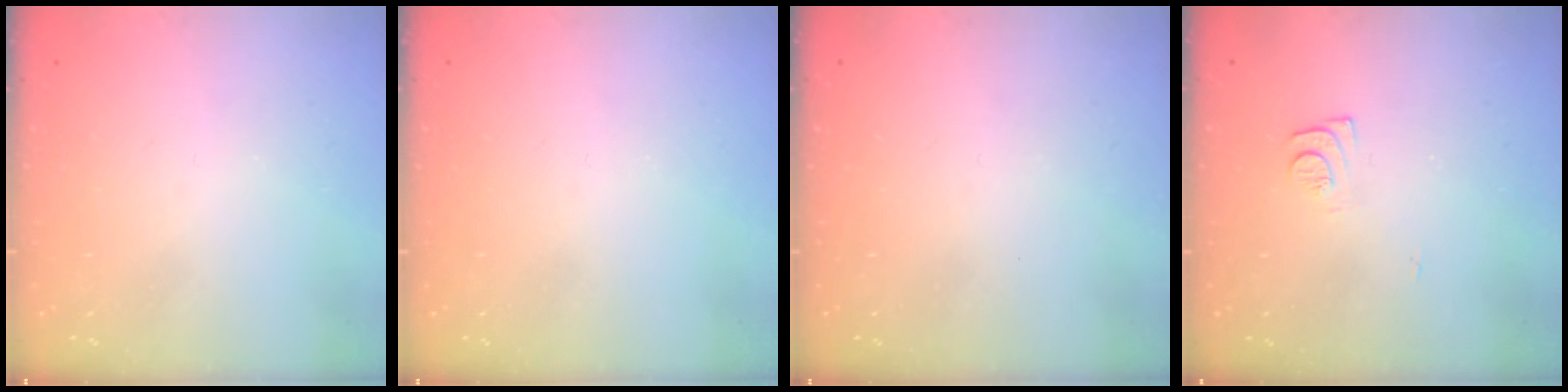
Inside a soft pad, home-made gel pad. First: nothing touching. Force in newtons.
{"total": 0.0}
{"total": 0.0}
{"total": 7.0, "press": 7.0, "slide": 0.6}